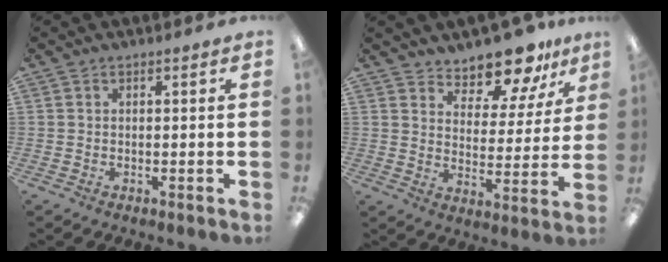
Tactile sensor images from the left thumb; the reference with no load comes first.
{"total": 11.9, "force": [10.9, 3.7, 2.9], "torque": [-0.047, -0.090, 0.200]}